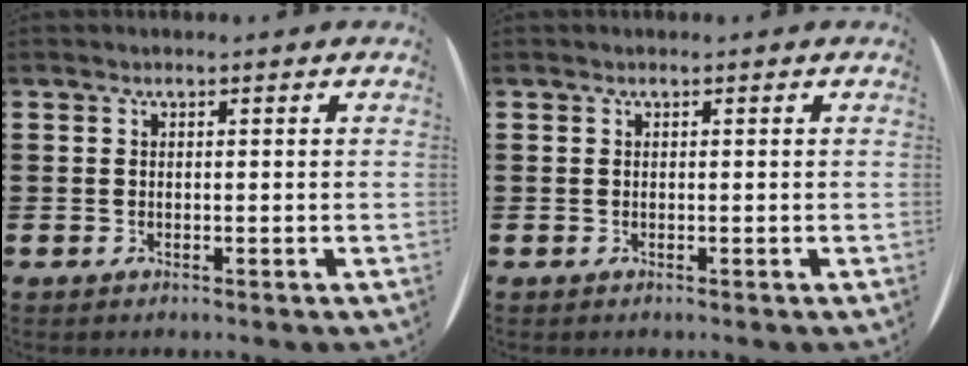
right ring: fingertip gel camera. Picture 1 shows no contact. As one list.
[{"total": 0.0}]